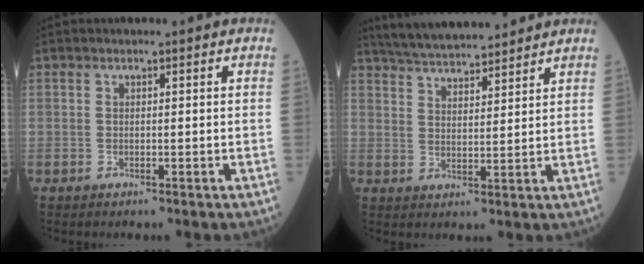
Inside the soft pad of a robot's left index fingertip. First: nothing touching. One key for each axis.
{"total": 11.5, "fx": 10.5, "fy": 1.6, "fz": 4.3, "tx": -0.077, "ty": 0.017, "tz": 0.169}